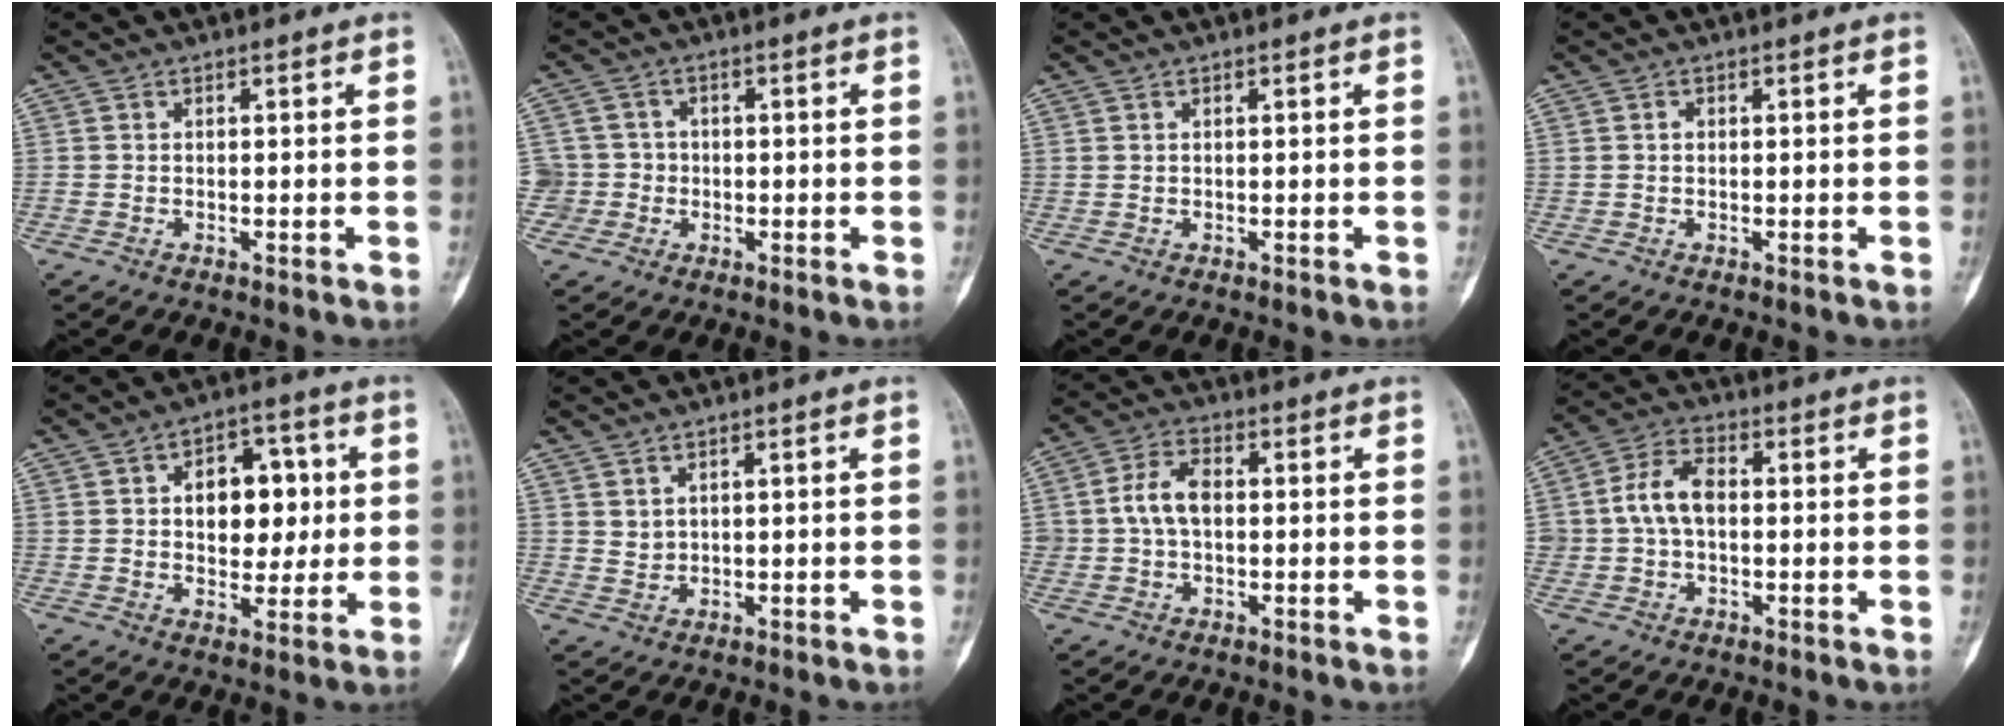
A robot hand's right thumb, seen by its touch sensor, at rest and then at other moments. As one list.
[{"total": 4.2, "force": [-0.8, 4.1, -0.3], "torque": [0.035, 0.016, -0.020]}, {"total": 0.0}, {"total": 0.6, "force": [0.0, 0.5, 0.4], "torque": [-0.003, 0.001, -0.001]}, {"total": 11.0, "force": [1.7, 7.3, 8.1], "torque": [-0.066, 0.006, 0.027]}, {"total": 2.0, "force": [1.2, 1.4, 0.8], "torque": [-0.008, -0.011, 0.028]}, {"total": 6.6, "force": [0.3, 4.4, 4.9], "torque": [-0.087, 0.016, 0.002]}, {"total": 7.7, "force": [0.2, 5.1, 5.8], "torque": [-0.104, 0.020, -0.001]}]